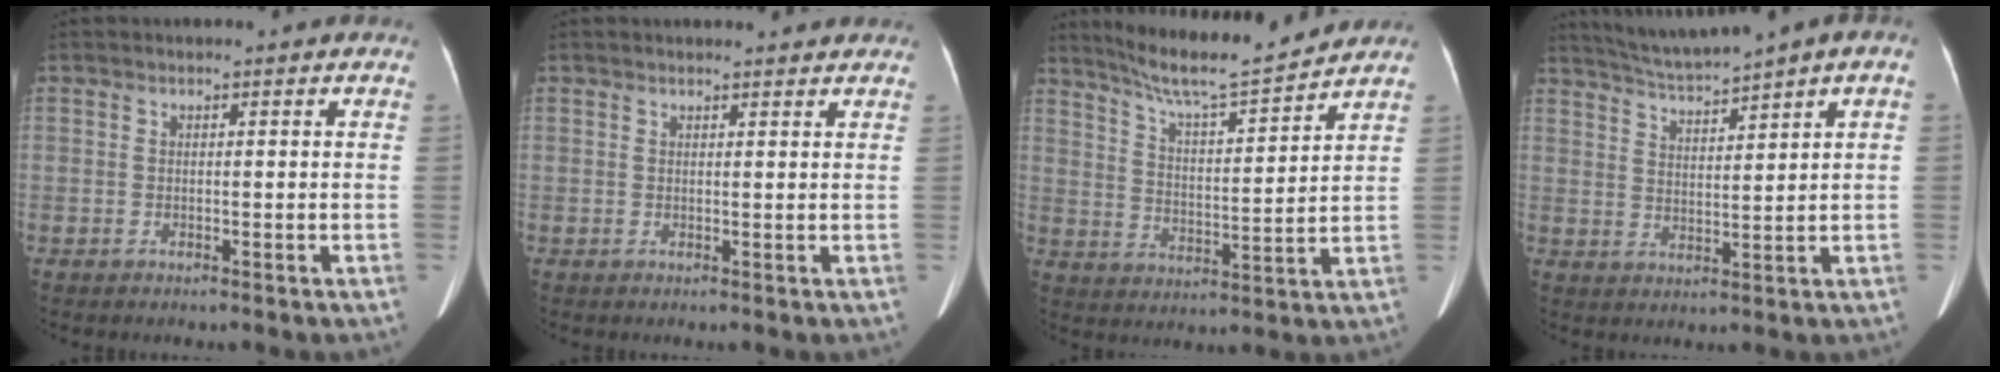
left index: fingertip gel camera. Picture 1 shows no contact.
{"total": 3.6, "force": [3.5, 0.4, 0.7], "torque": [-0.011, 0.008, 0.038]}
{"total": 12.7, "force": [11.8, -0.2, 4.6], "torque": [-0.086, 0.000, 0.194]}
{"total": 7.0, "force": [5.8, -0.7, 3.8], "torque": [-0.064, 0.012, 0.105]}